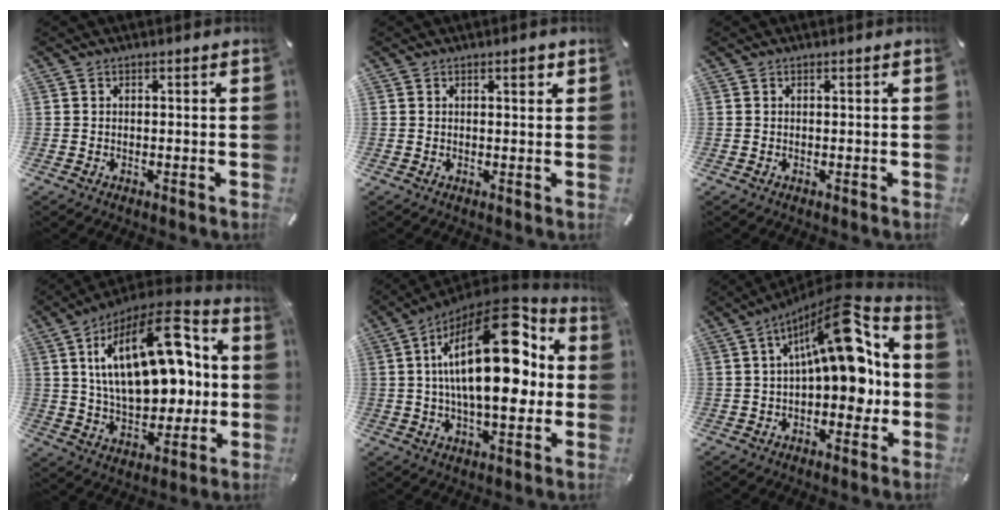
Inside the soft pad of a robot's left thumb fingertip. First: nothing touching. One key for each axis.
{"total": 1.7, "fx": 0.9, "fy": 0.7, "fz": 1.3, "tx": -0.011, "ty": -0.003, "tz": 0.010}
{"total": 0.0}
{"total": 24.8, "fx": 5.3, "fy": 14.1, "fz": 19.7, "tx": -0.326, "ty": -0.019, "tz": 0.088}
{"total": 26.1, "fx": 5.4, "fy": 12.2, "fz": 22.4, "tx": -0.351, "ty": -0.034, "tz": 0.083}
{"total": 16.8, "fx": 4.2, "fy": 7.4, "fz": 14.5, "tx": -0.197, "ty": -0.032, "tz": 0.068}